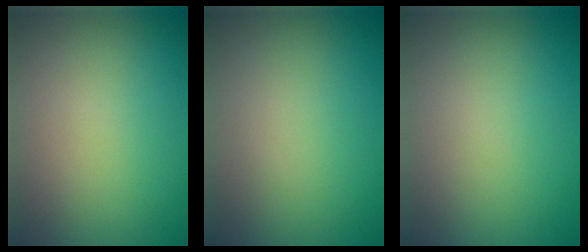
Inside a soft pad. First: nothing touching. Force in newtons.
{"total": 0.0}
{"total": 0.0}